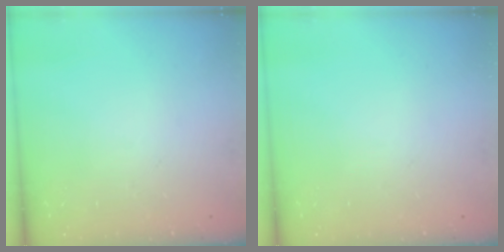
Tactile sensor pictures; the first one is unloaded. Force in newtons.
{"total": 0.0}